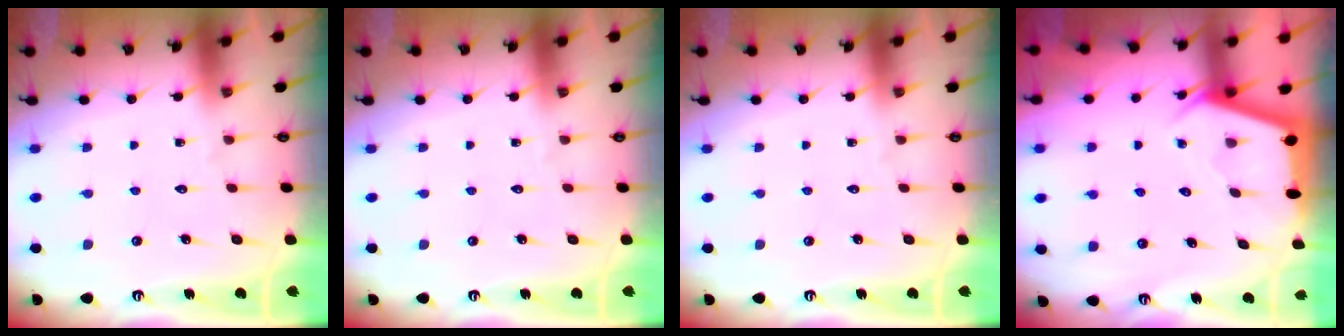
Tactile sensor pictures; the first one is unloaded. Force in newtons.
{"total": 0.0}
{"total": 0.0}
{"total": 2.8, "press": 2.8, "slide": 0.3}